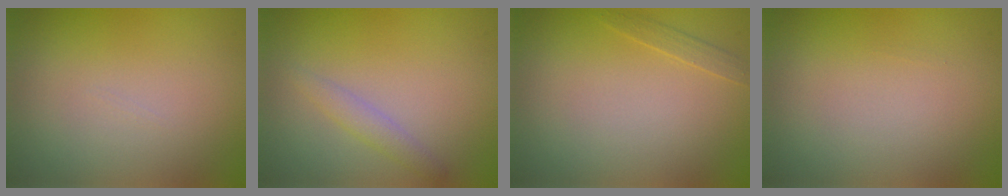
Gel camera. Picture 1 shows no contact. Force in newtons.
{"total": 1.5, "press": 1.5, "slide": 0.2}
{"total": 0.9, "press": 0.9, "slide": 0.1}
{"total": 0.0}